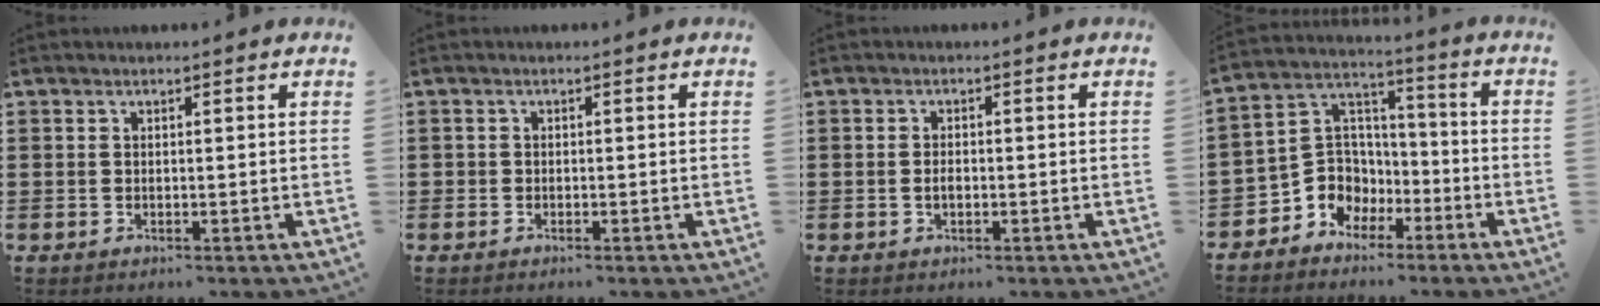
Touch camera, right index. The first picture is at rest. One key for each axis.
{"total": 0.6, "fx": -0.5, "fy": 0.4, "fz": 0.0, "tx": 0.000, "ty": 0.003, "tz": -0.011}
{"total": 1.3, "fx": -0.3, "fy": 0.6, "fz": 1.1, "tx": -0.022, "ty": 0.000, "tz": -0.006}
{"total": 7.0, "fx": -3.0, "fy": 6.3, "fz": 0.3, "tx": -0.039, "ty": 0.005, "tz": -0.061}